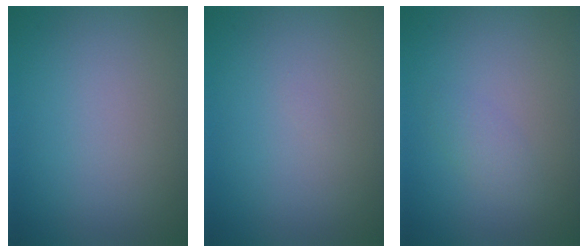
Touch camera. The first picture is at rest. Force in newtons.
{"total": 0.0}
{"total": 1.3, "press": 1.3, "slide": 0.0}